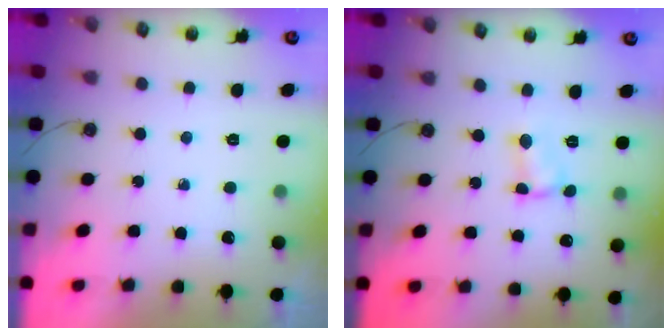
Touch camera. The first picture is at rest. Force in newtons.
{"total": 2.7, "press": 2.7, "slide": 0.4}